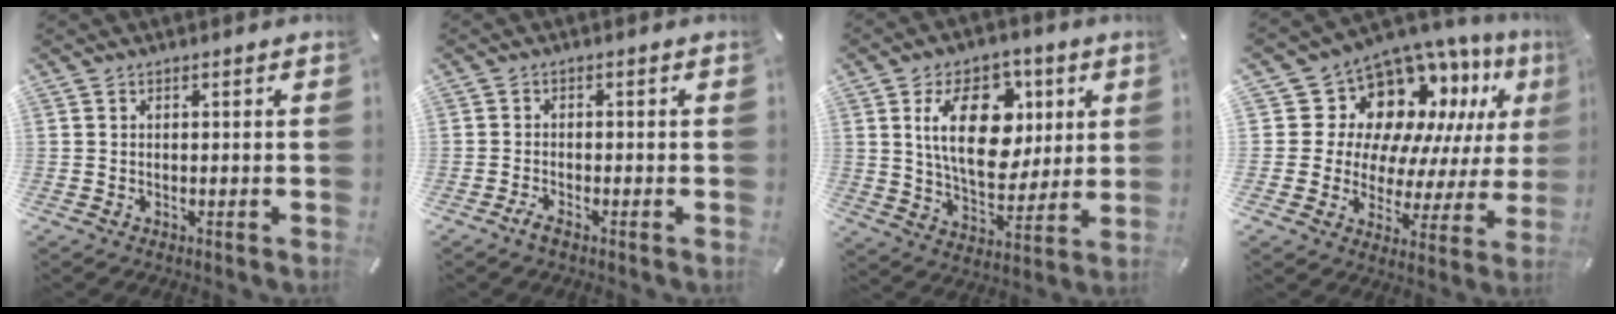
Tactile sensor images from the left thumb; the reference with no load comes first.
{"total": 1.9, "force": [-1.5, 0.4, 1.2], "torque": [-0.028, 0.003, -0.030]}
{"total": 19.3, "force": [5.7, 12.3, 13.7], "torque": [-0.235, 0.000, 0.095]}
{"total": 14.6, "force": [8.2, 10.4, 6.1], "torque": [-0.110, -0.090, 0.149]}